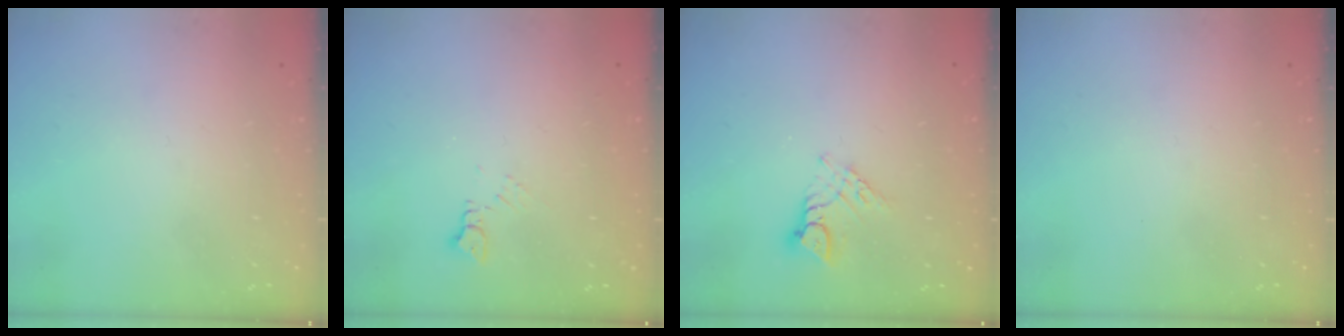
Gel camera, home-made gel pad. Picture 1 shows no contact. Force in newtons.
{"total": 2.9, "press": 2.9, "slide": 0.5}
{"total": 7.7, "press": 7.7, "slide": 0.5}
{"total": 0.0}